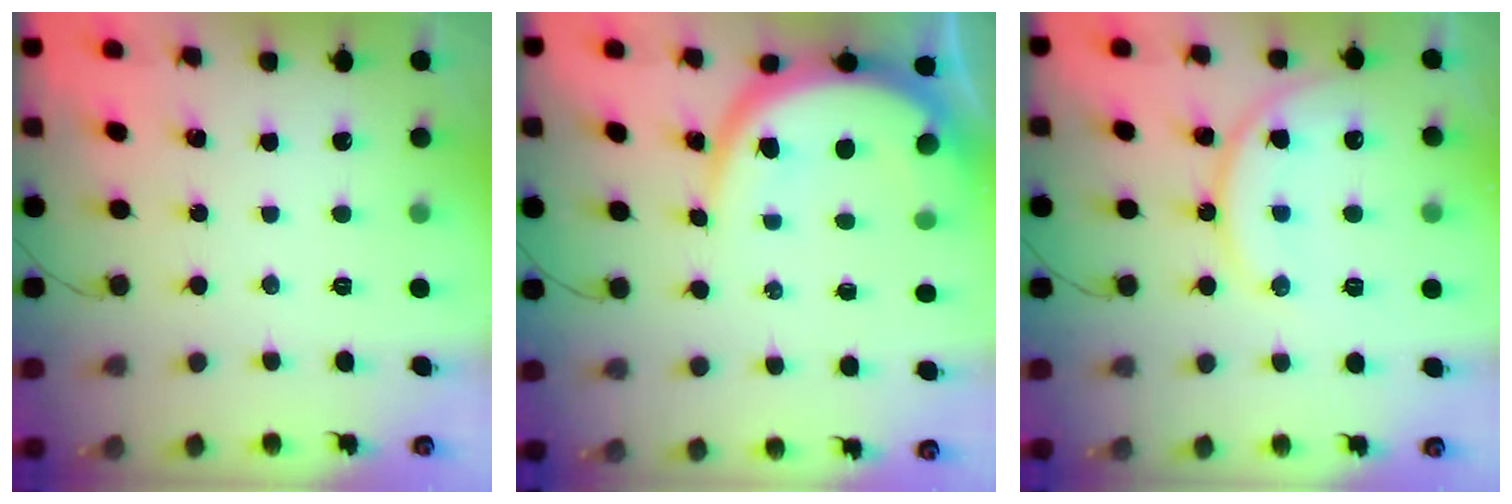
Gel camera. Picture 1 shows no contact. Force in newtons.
{"total": 12.0, "press": 12.0, "slide": 1.2}
{"total": 13.3, "press": 13.3, "slide": 1.2}